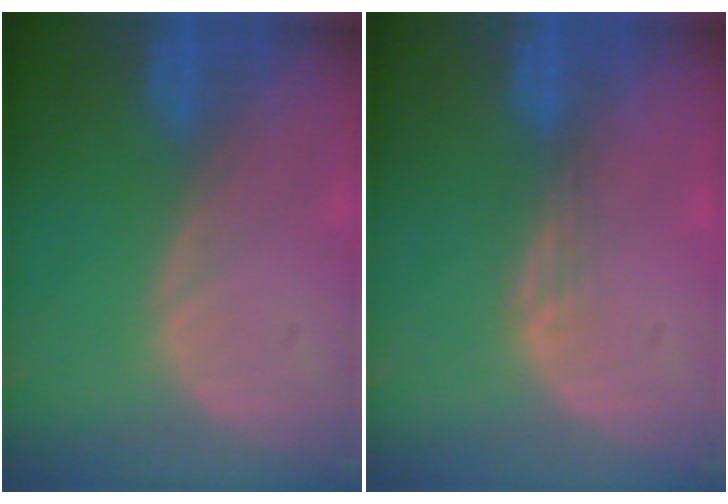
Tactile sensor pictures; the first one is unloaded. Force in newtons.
{"total": 1.8, "press": 1.3, "slide": 1.2}